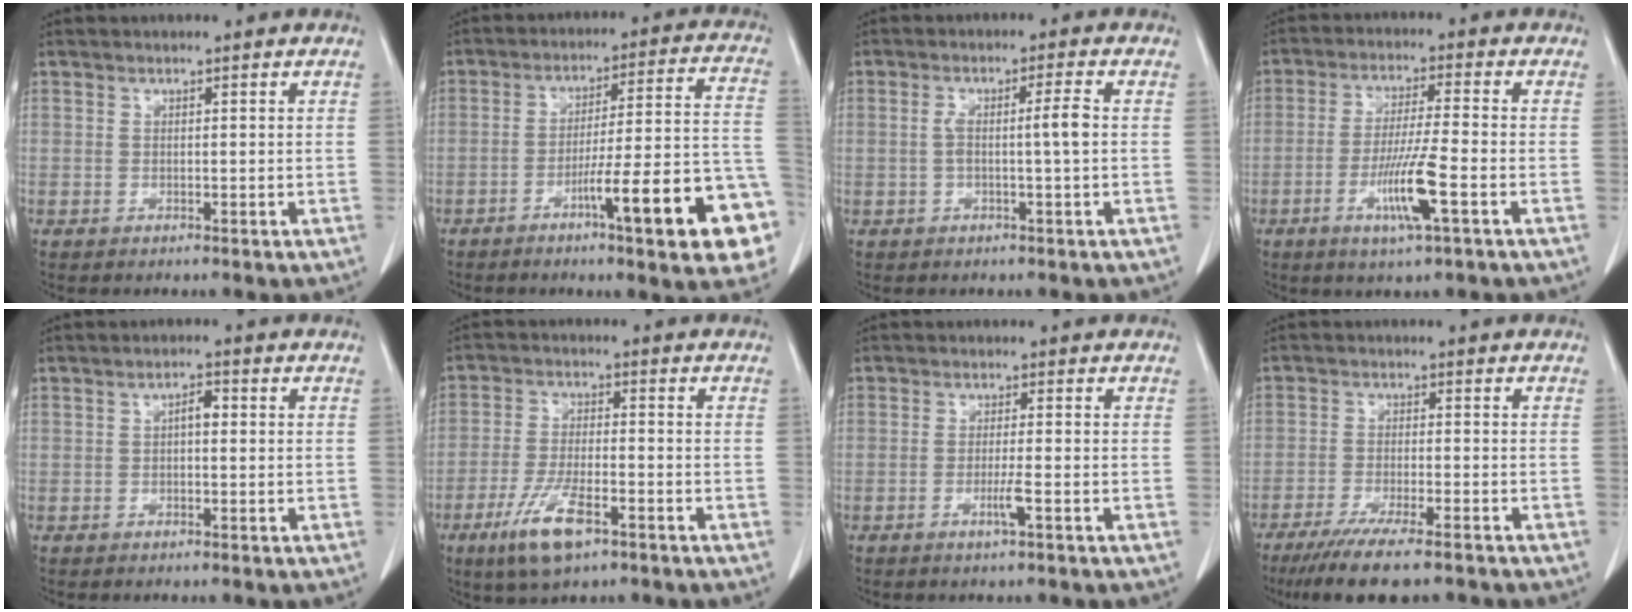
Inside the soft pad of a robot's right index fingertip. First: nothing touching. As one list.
[{"total": 17.6, "force": [-7.6, 1.1, 15.8], "torque": [-0.155, 0.015, -0.105]}, {"total": 4.0, "force": [-0.2, -0.2, 4.0], "torque": [-0.077, 0.011, 0.000]}, {"total": 8.6, "force": [-3.3, -0.2, 7.9], "torque": [-0.151, -0.014, -0.061]}, {"total": 2.1, "force": [0.1, 0.9, 1.9], "torque": [-0.028, 0.007, 0.000]}, {"total": 8.8, "force": [-4.9, 2.2, 7.0], "torque": [-0.141, -0.016, -0.086]}, {"total": 2.5, "force": [-1.1, -0.3, 2.2], "torque": [-0.044, -0.004, -0.022]}, {"total": 10.6, "force": [-8.3, 1.0, 6.6], "torque": [-0.101, -0.023, -0.128]}]